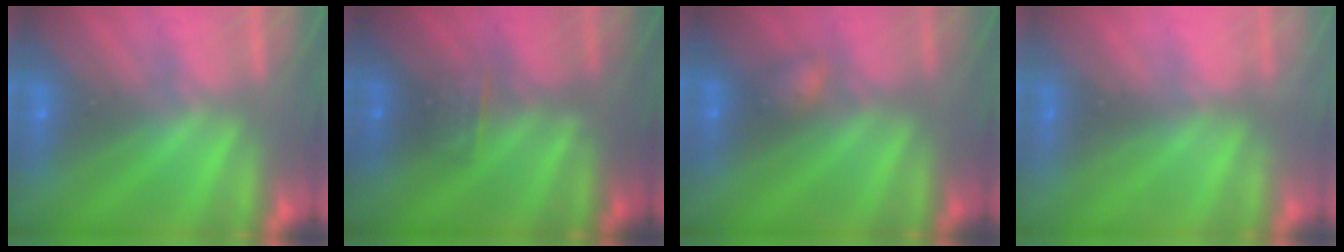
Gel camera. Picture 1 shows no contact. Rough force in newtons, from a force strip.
{"total": 2.6}
{"total": 2.2}
{"total": 2.0}